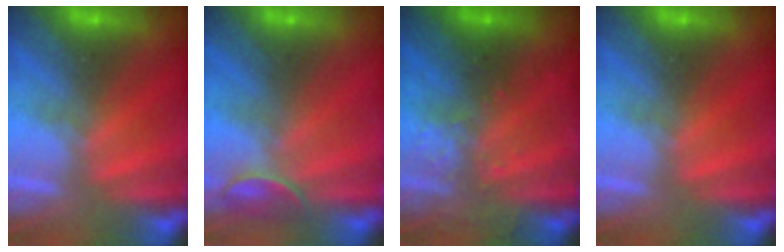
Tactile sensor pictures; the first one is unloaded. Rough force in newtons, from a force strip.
{"total": 2.4}
{"total": 3.1}
{"total": 0.0}